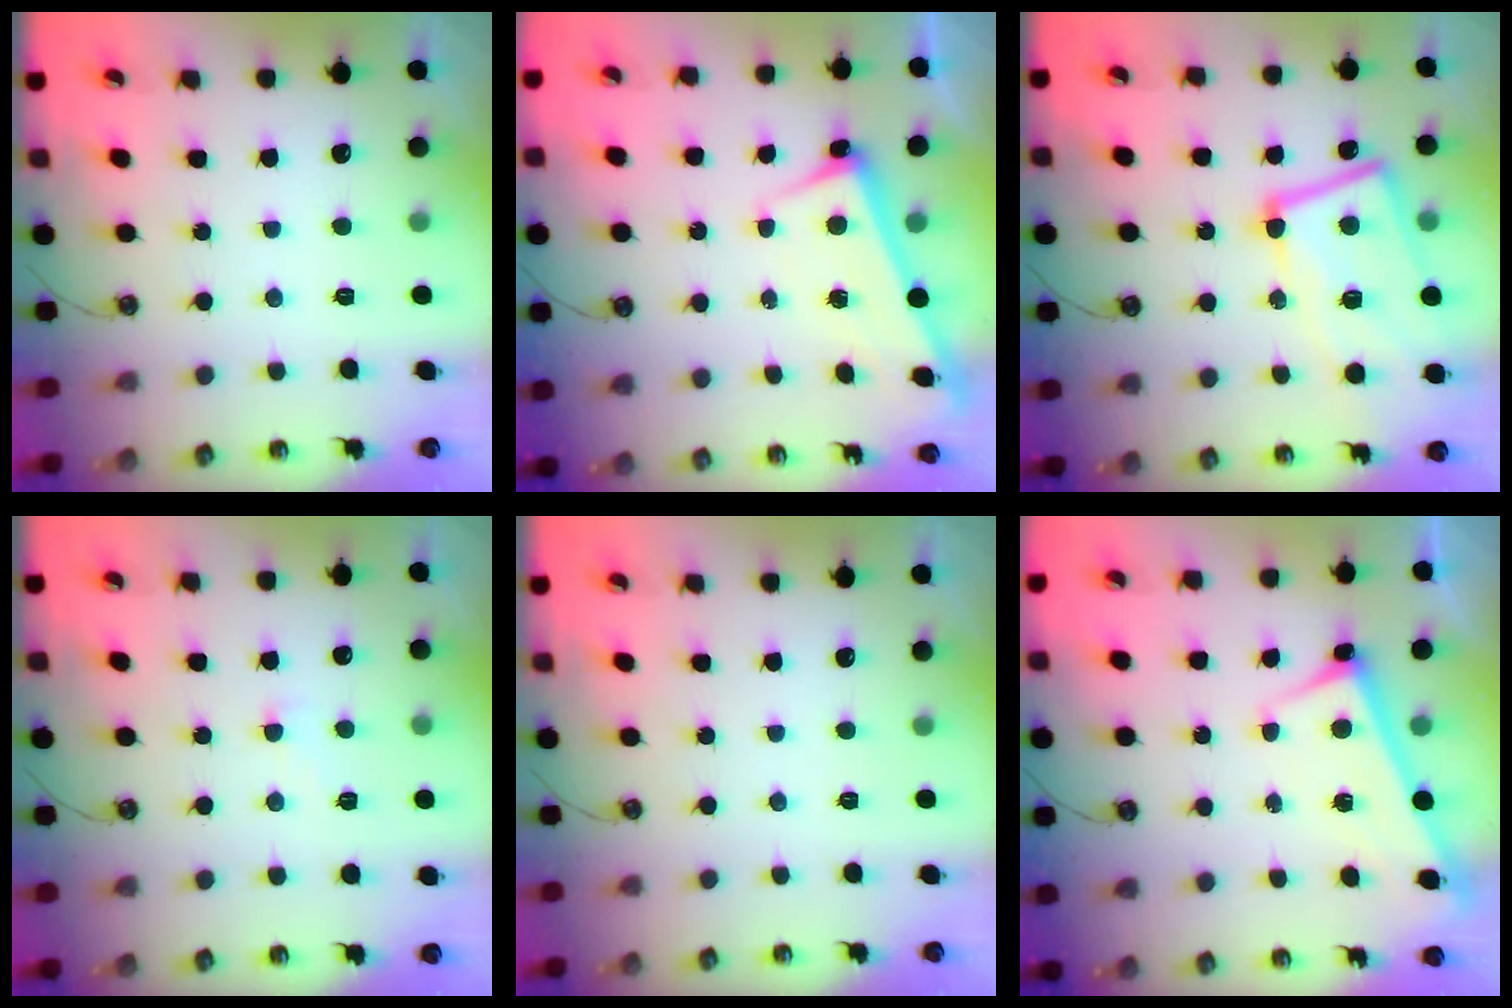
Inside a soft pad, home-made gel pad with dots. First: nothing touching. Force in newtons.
{"total": 2.9, "press": 2.9, "slide": 0.4}
{"total": 13.8, "press": 13.6, "slide": 2.3}
{"total": 3.4, "press": 3.4, "slide": 0.4}
{"total": 0.0}
{"total": 2.8, "press": 2.8, "slide": 0.4}